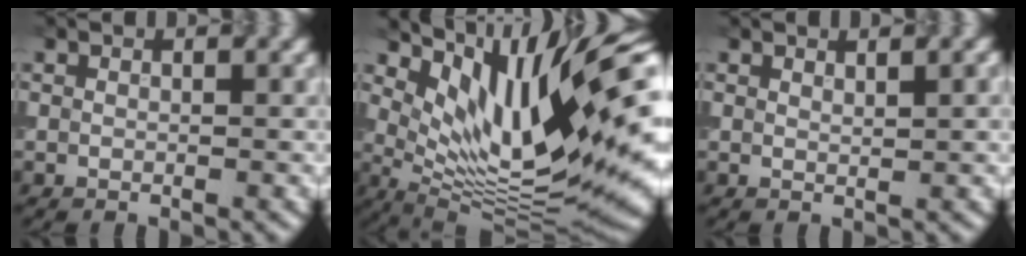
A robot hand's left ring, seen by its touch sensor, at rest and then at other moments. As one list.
[{"total": 13.6, "force": [4.9, 3.9, 12.1], "torque": [-0.204, -0.001, 0.096]}, {"total": 1.3, "force": [0.8, 0.2, 1.0], "torque": [-0.011, 0.002, 0.013]}]